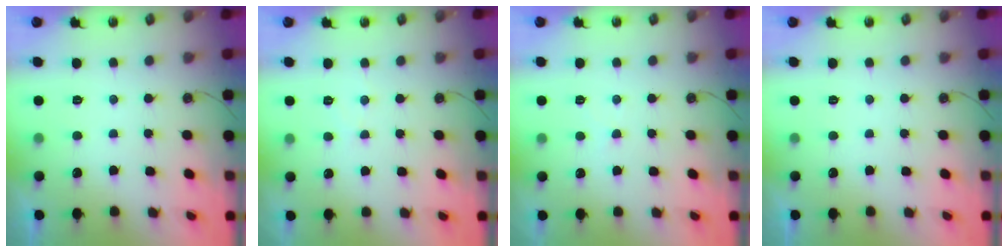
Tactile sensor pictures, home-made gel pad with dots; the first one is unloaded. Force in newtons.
{"total": 4.5, "press": 4.4, "slide": 0.8}
{"total": 4.4, "press": 4.3, "slide": 0.7}
{"total": 0.0}